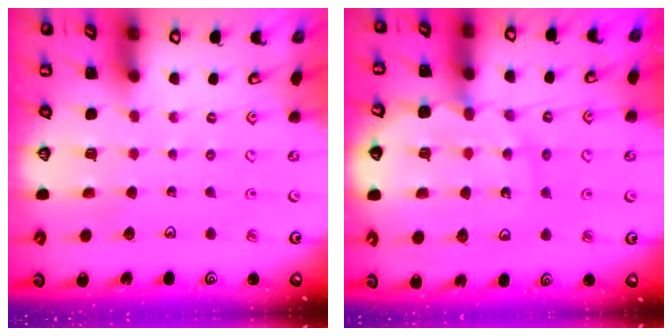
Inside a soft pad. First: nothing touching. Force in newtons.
{"total": 13.7, "press": 13.4, "slide": 2.8}